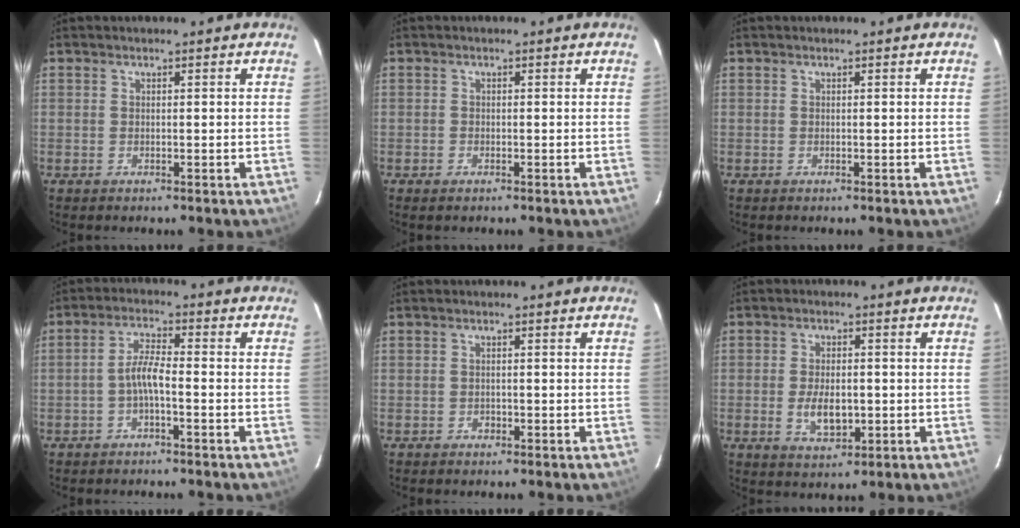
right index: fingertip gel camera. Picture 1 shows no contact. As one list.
[{"total": 0.9, "force": [-0.7, 0.6, 0.3], "torque": [-0.006, -0.001, -0.014]}, {"total": 0.0}, {"total": 3.9, "force": [-1.7, 0.7, 3.4], "torque": [-0.074, 0.011, -0.035]}, {"total": 0.8, "force": [-0.5, 0.6, 0.2], "torque": [-0.002, 0.002, -0.005]}, {"total": 6.3, "force": [-1.2, 3.5, 5.1], "torque": [-0.101, -0.008, -0.014]}]